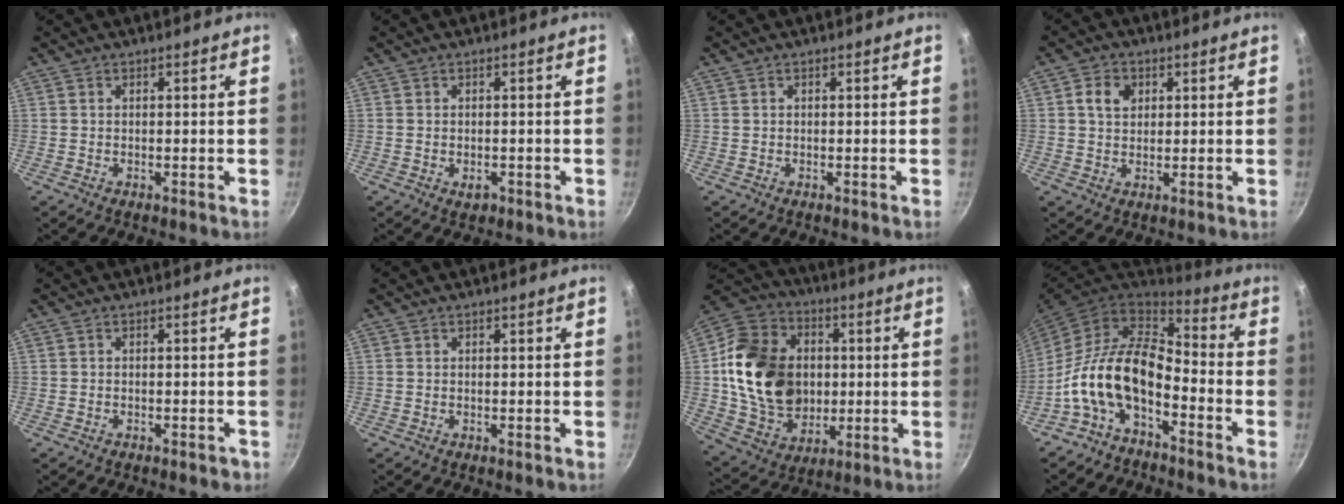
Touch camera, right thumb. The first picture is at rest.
{"total": 2.0, "force": [-0.7, 1.3, 1.2], "torque": [-0.017, 0.001, -0.010]}
{"total": 0.0}
{"total": 4.7, "force": [1.4, 3.6, 2.7], "torque": [-0.031, 0.003, 0.023]}
{"total": 1.4, "force": [-0.9, 0.7, 0.7], "torque": [-0.010, 0.015, -0.004]}
{"total": 0.0}
{"total": 22.5, "force": [1.3, 17.9, 13.6], "torque": [-0.215, 0.012, 0.030]}
{"total": 15.0, "force": [-5.1, 8.2, 11.4], "torque": [-0.204, 0.052, -0.110]}